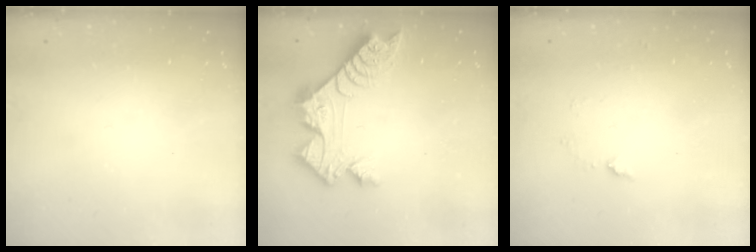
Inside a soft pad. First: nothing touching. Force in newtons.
{"total": 11.8, "press": 11.7, "slide": 0.8}
{"total": 5.2, "press": 5.1, "slide": 0.6}